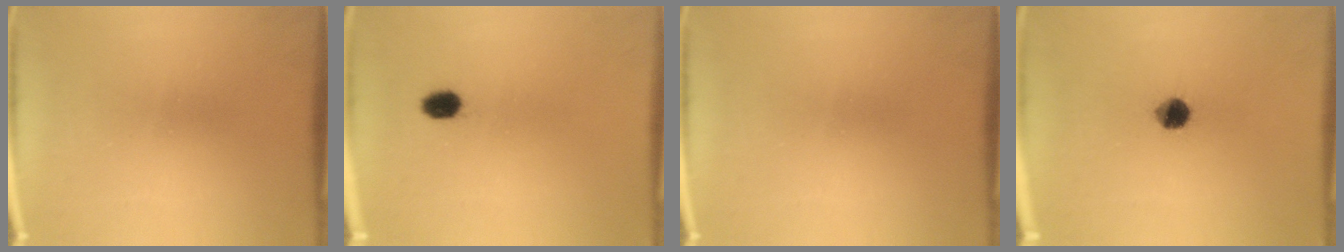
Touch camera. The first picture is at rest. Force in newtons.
{"total": 2.7}
{"total": 0.0}
{"total": 5.3}